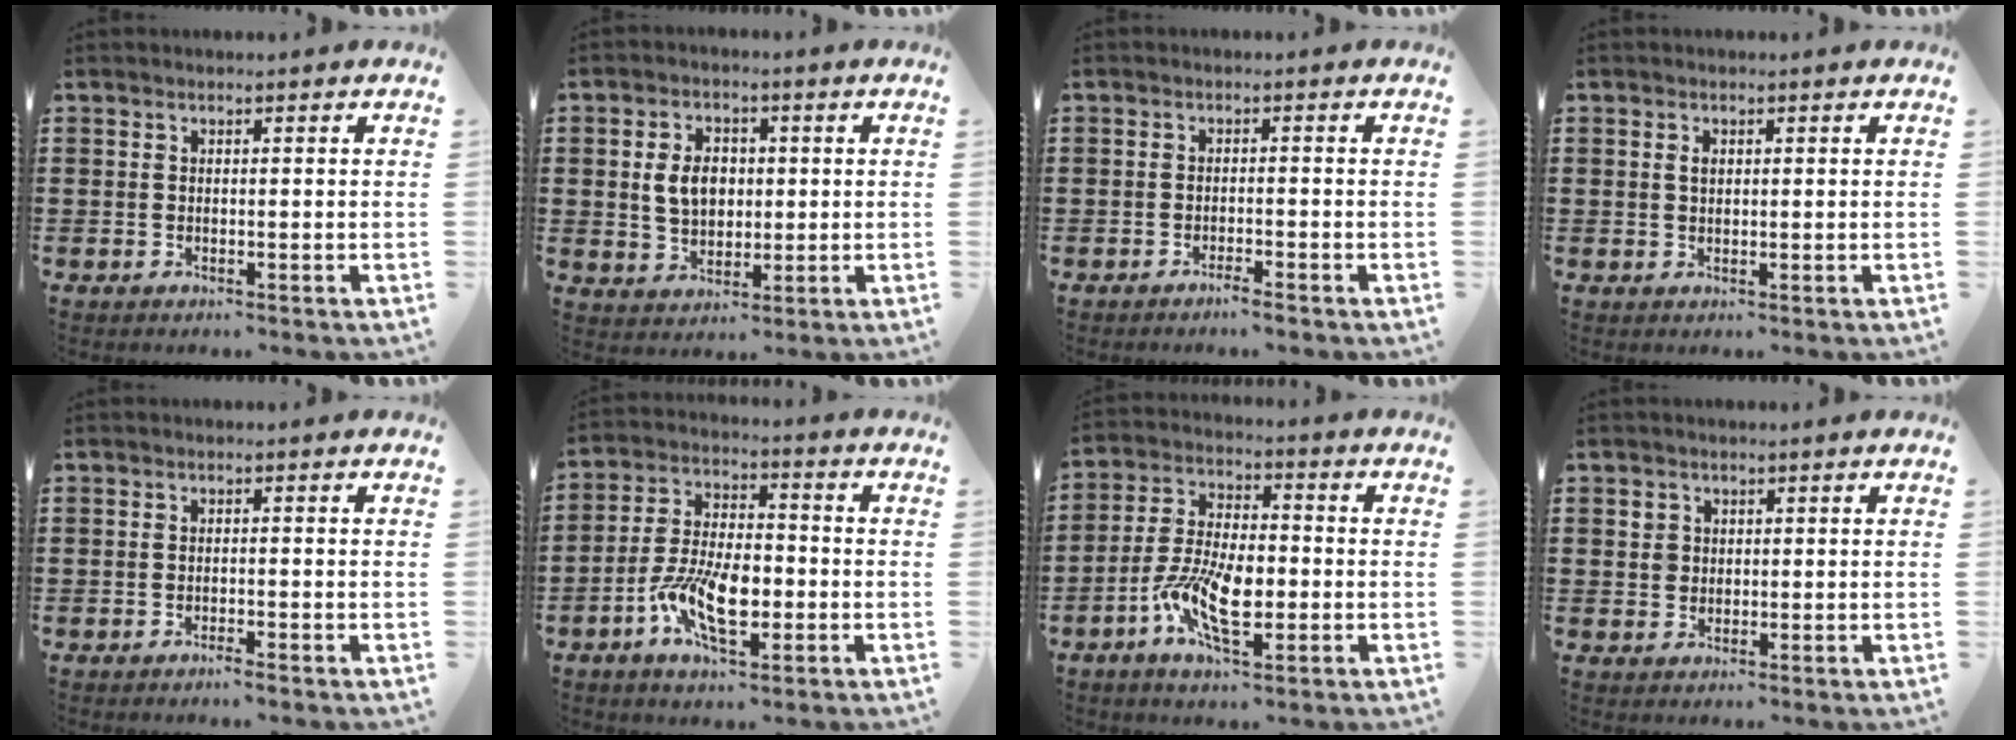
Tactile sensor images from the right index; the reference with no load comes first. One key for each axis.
{"total": 5.7, "fx": 0.6, "fy": 4.2, "fz": 3.8, "tx": -0.092, "ty": 0.006, "tz": 0.002}
{"total": 1.5, "fx": -1.3, "fy": -0.1, "fz": 0.7, "tx": -0.013, "ty": -0.003, "tz": -0.023}
{"total": 1.2, "fx": 0.4, "fy": 0.7, "fz": 0.9, "tx": -0.020, "ty": 0.004, "tz": 0.006}
{"total": 1.0, "fx": -0.9, "fy": -0.1, "fz": 0.5, "tx": -0.010, "ty": -0.004, "tz": -0.016}
{"total": 9.9, "fx": -3.5, "fy": 5.0, "fz": 7.9, "tx": -0.177, "ty": -0.001, "tz": -0.067}
{"total": 10.1, "fx": -3.2, "fy": 4.8, "fz": 8.3, "tx": -0.185, "ty": -0.003, "tz": -0.062}
{"total": 1.8, "fx": 0.5, "fy": 1.7, "fz": 0.4, "tx": -0.013, "ty": 0.008, "tz": 0.009}